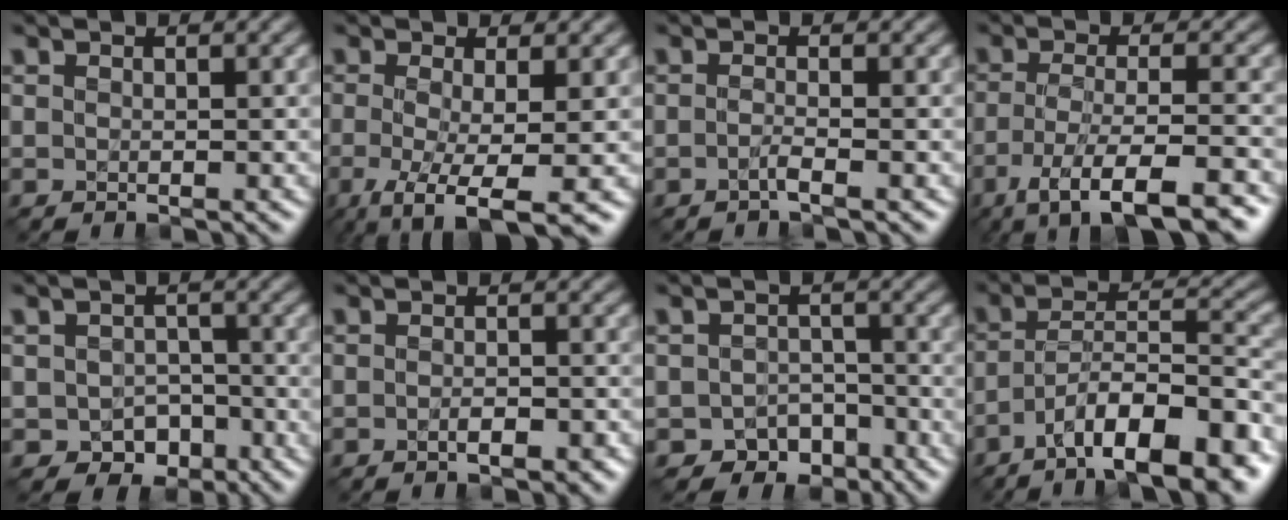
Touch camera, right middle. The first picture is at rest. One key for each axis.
{"total": 6.4, "fx": -2.1, "fy": 1.6, "fz": 5.8, "tx": -0.099, "ty": -0.012, "tz": -0.040}
{"total": 0.9, "fx": -0.3, "fy": 0.1, "fz": 0.8, "tx": -0.016, "ty": 0.004, "tz": -0.014}
{"total": 8.2, "fx": -4.6, "fy": 1.9, "fz": 6.5, "tx": -0.109, "ty": -0.003, "tz": -0.079}
{"total": 3.2, "fx": -1.2, "fy": 2.6, "fz": 1.4, "tx": -0.019, "ty": -0.006, "tz": -0.015}
{"total": 1.7, "fx": -0.6, "fy": 0.6, "fz": 1.5, "tx": -0.027, "ty": 0.003, "tz": -0.010}
{"total": 3.9, "fx": -2.6, "fy": 2.7, "fz": 1.0, "tx": -0.005, "ty": -0.003, "tz": -0.034}
{"total": 11.4, "fx": -6.7, "fy": 3.6, "fz": 8.6, "tx": -0.129, "ty": 0.019, "tz": -0.115}